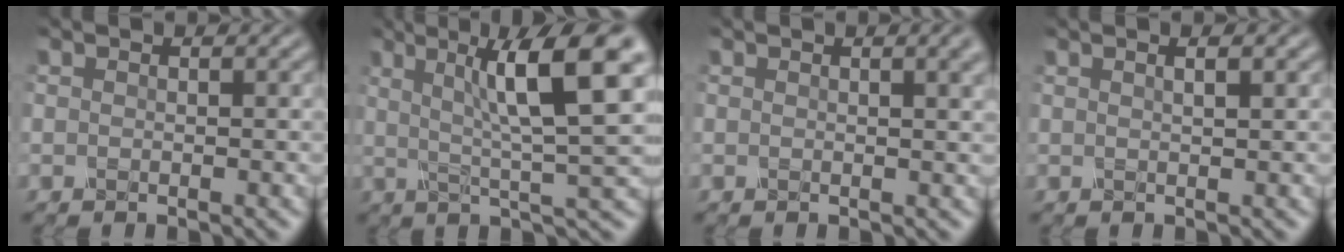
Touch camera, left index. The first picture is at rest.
{"total": 9.8, "force": [3.0, 1.4, 9.2], "torque": [-0.134, 0.008, 0.048]}
{"total": 2.8, "force": [1.5, 0.9, 2.2], "torque": [-0.024, 0.008, 0.024]}
{"total": 1.4, "force": [0.7, 0.2, 1.2], "torque": [-0.015, 0.002, 0.003]}